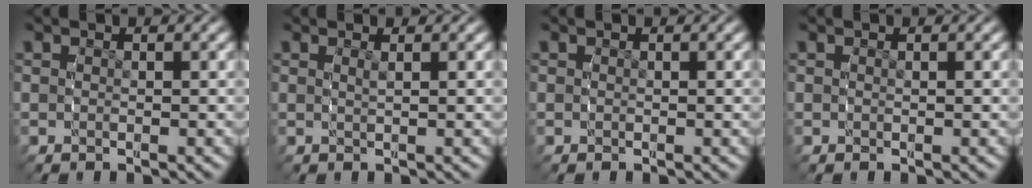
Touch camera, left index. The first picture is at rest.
{"total": 0.7, "force": [0.5, -0.3, 0.3], "torque": [-0.012, -0.005, 0.011]}
{"total": 0.0}
{"total": 0.0}